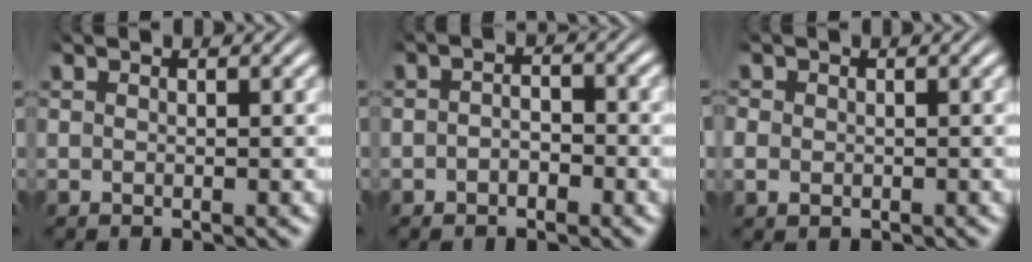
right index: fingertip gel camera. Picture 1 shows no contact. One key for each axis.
{"total": 1.9, "fx": -1.1, "fy": 1.2, "fz": 1.0, "tx": -0.008, "ty": -0.003, "tz": -0.022}
{"total": 2.1, "fx": -0.7, "fy": 1.8, "fz": 0.7, "tx": -0.025, "ty": -0.011, "tz": -0.009}